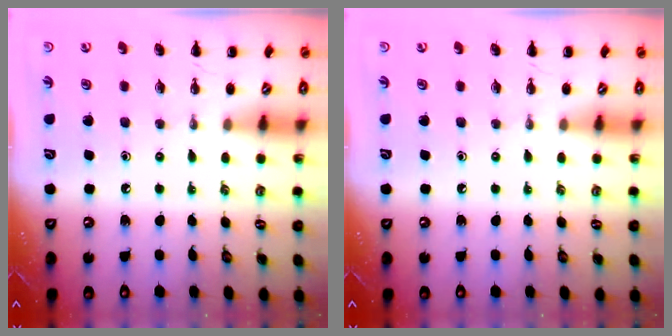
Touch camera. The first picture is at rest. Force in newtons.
{"total": 0.0}